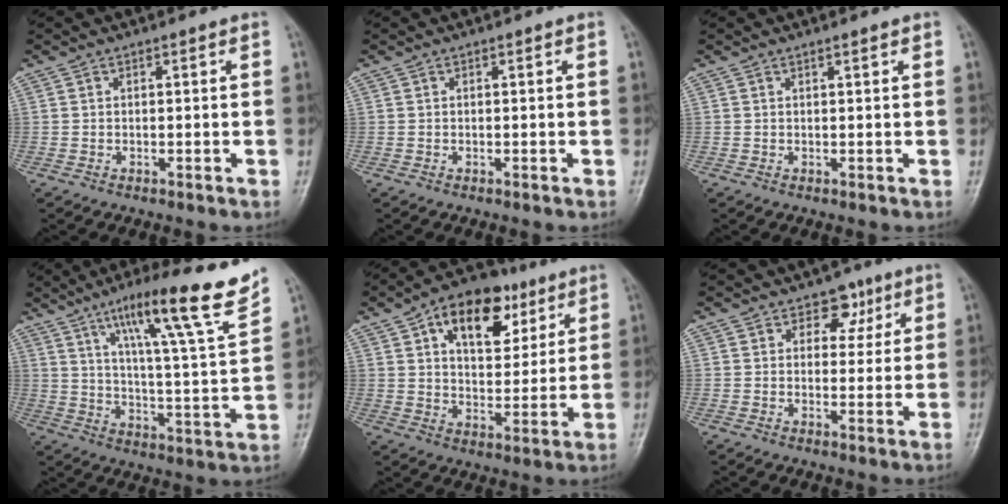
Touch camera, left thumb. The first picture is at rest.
{"total": 0.0}
{"total": 0.6, "force": [0.5, 0.0, 0.4], "torque": [-0.008, -0.002, 0.008]}
{"total": 19.3, "force": [12.9, 1.0, 14.3], "torque": [-0.196, -0.065, 0.198]}
{"total": 15.2, "force": [7.3, 8.9, 9.9], "torque": [-0.108, -0.016, 0.116]}
{"total": 4.9, "force": [2.5, 3.7, 2.2], "torque": [0.008, -0.007, 0.031]}